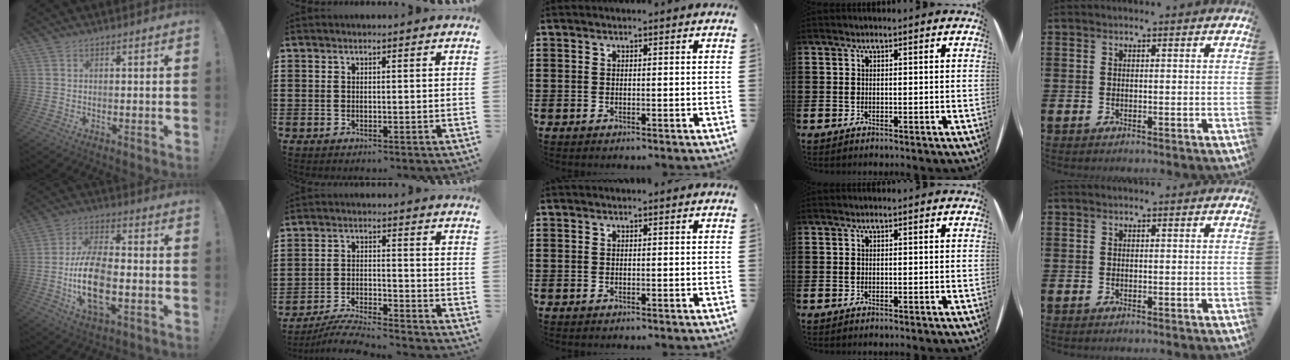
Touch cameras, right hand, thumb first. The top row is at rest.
{"thumb": {"total": 15.9, "force": [-3.7, 7.8, 13.3], "torque": [-0.264, -0.004, -0.068]}, "index": {"total": 5.2, "force": [-5.0, -0.1, 1.3], "torque": [-0.029, -0.003, -0.101]}}